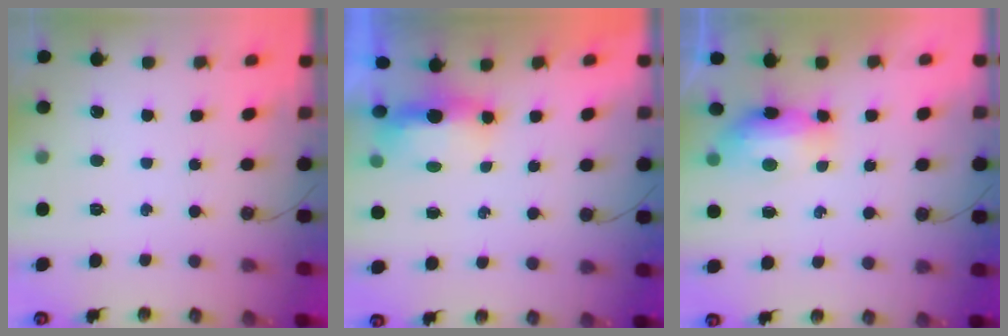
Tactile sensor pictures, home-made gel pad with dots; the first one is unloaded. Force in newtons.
{"total": 5.6, "press": 5.6, "slide": 0.6}
{"total": 7.7, "press": 7.5, "slide": 1.5}